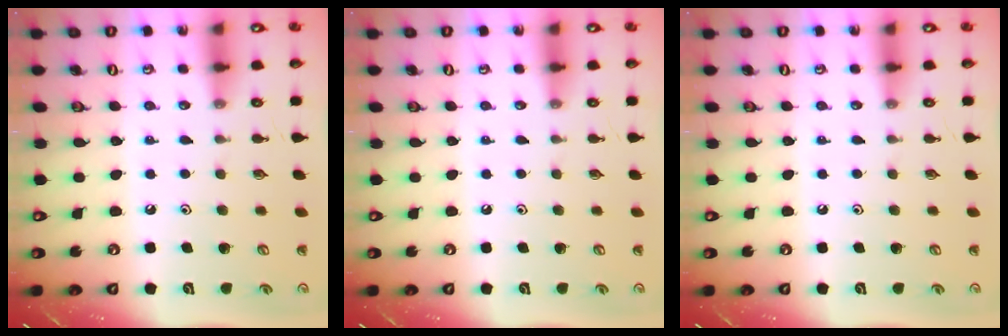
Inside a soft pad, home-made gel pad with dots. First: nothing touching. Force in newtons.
{"total": 0.0}
{"total": 0.0}